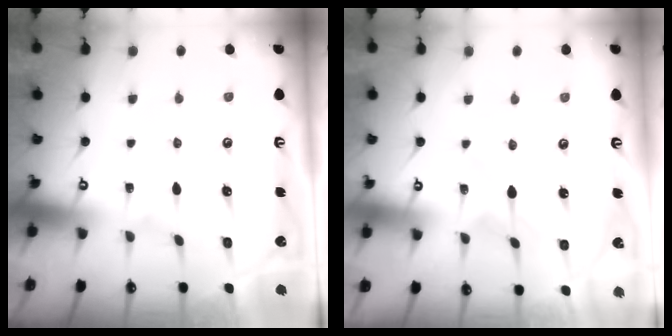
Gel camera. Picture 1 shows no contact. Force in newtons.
{"total": 1.6, "press": 1.5, "slide": 0.3}